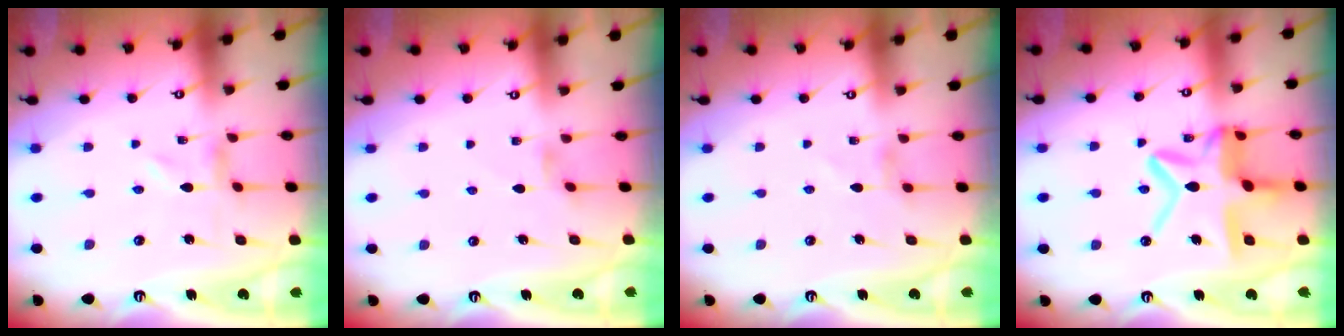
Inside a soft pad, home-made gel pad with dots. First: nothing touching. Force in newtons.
{"total": 1.2, "press": 1.1, "slide": 0.3}
{"total": 2.9, "press": 2.9, "slide": 0.4}
{"total": 17.0, "press": 16.9, "slide": 1.3}